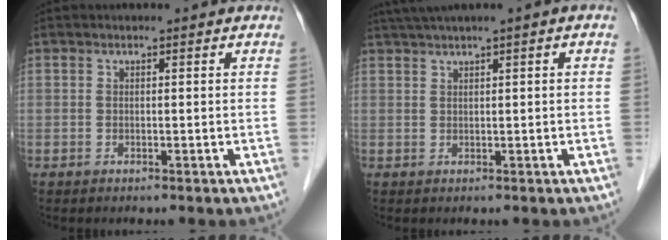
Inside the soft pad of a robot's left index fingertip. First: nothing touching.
{"total": 3.5, "force": [2.1, -0.4, 2.8], "torque": [-0.060, 0.020, 0.044]}